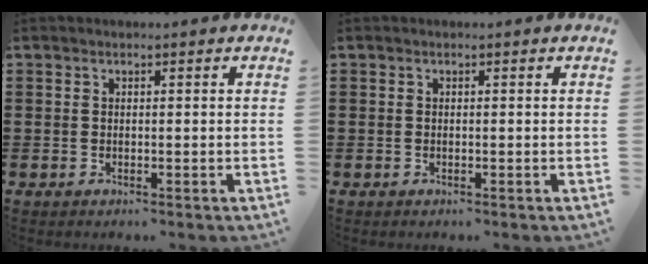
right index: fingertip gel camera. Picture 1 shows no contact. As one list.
[{"total": 0.0}]